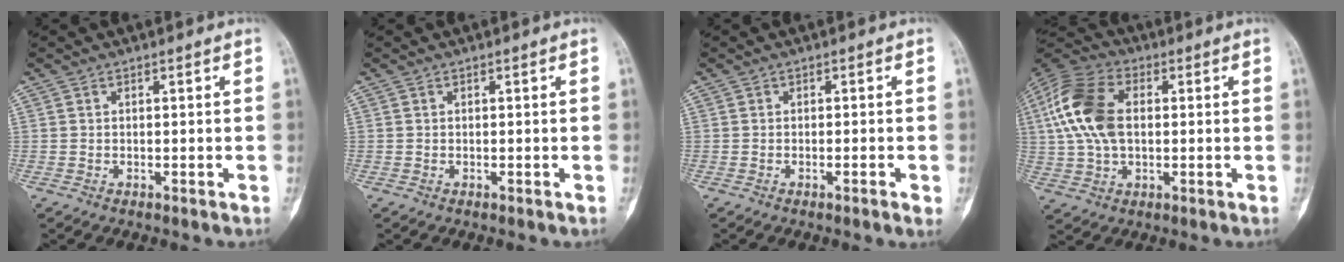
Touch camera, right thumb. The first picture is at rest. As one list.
[{"total": 0.0}, {"total": 1.3, "force": [-0.4, 0.3, 1.1], "torque": [-0.019, -0.002, -0.006]}, {"total": 14.8, "force": [2.0, 9.1, 11.5], "torque": [-0.237, 0.021, 0.032]}]